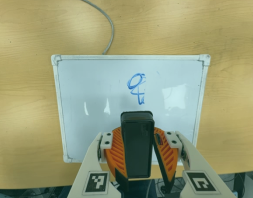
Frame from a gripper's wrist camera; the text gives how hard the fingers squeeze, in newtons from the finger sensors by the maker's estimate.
{"total": 10.2, "left": 9.7, "right": 10.6}